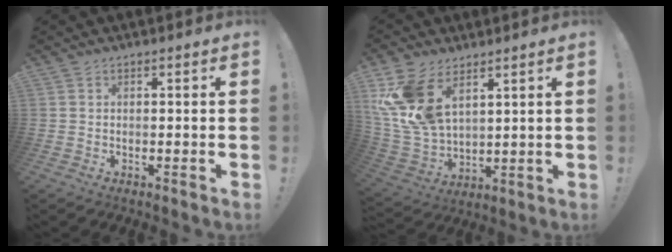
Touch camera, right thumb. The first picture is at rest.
{"total": 15.5, "force": [7.5, 9.5, 9.7], "torque": [-0.205, -0.045, 0.146]}